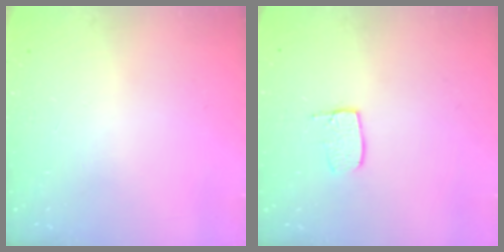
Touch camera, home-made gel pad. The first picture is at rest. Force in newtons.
{"total": 5.8, "press": 5.8, "slide": 0.4}